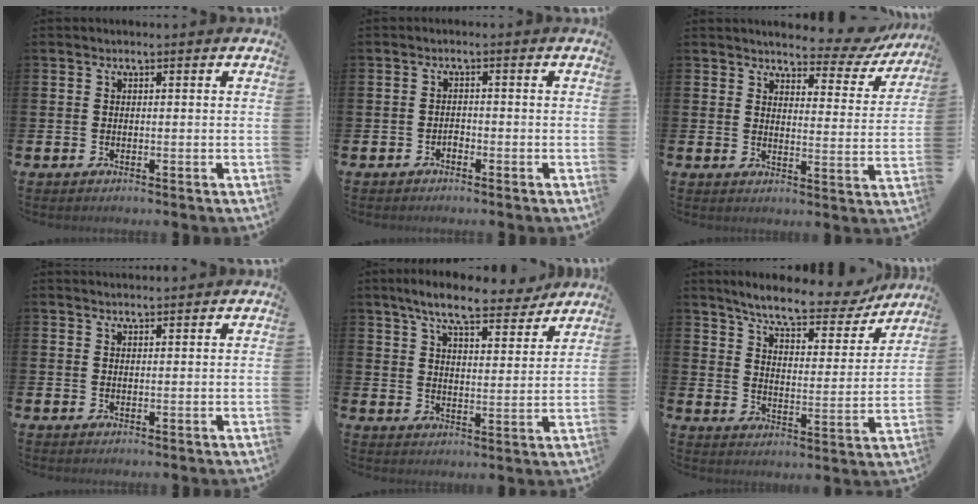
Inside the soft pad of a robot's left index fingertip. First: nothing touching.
{"total": 1.0, "force": [-0.8, 0.6, 0.2], "torque": [-0.007, 0.000, -0.017]}
{"total": 4.9, "force": [4.7, 1.2, 0.8], "torque": [-0.024, -0.036, 0.077]}
{"total": 0.8, "force": [0.8, -0.1, 0.1], "torque": [0.010, -0.006, 0.013]}
{"total": 8.7, "force": [7.6, 1.9, 3.8], "torque": [-0.076, -0.035, 0.129]}
{"total": 8.5, "force": [7.7, 1.7, 3.3], "torque": [-0.080, -0.051, 0.128]}